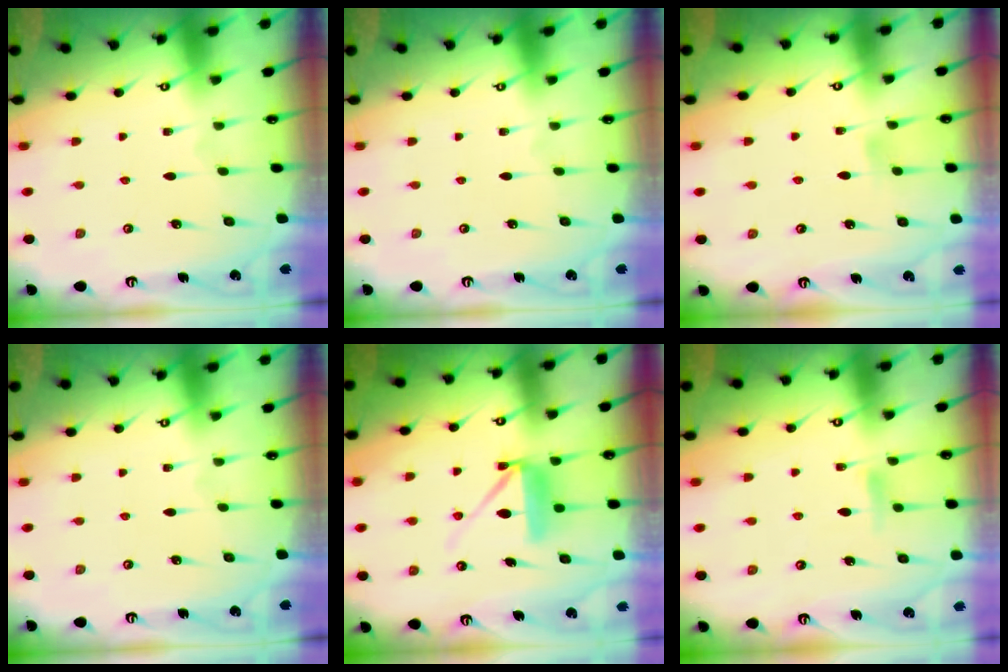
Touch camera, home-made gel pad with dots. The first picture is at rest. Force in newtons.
{"total": 0.0}
{"total": 3.2, "press": 3.2, "slide": 0.4}
{"total": 0.0}
{"total": 10.1, "press": 10.1, "slide": 0.7}
{"total": 7.4, "press": 7.4, "slide": 0.9}